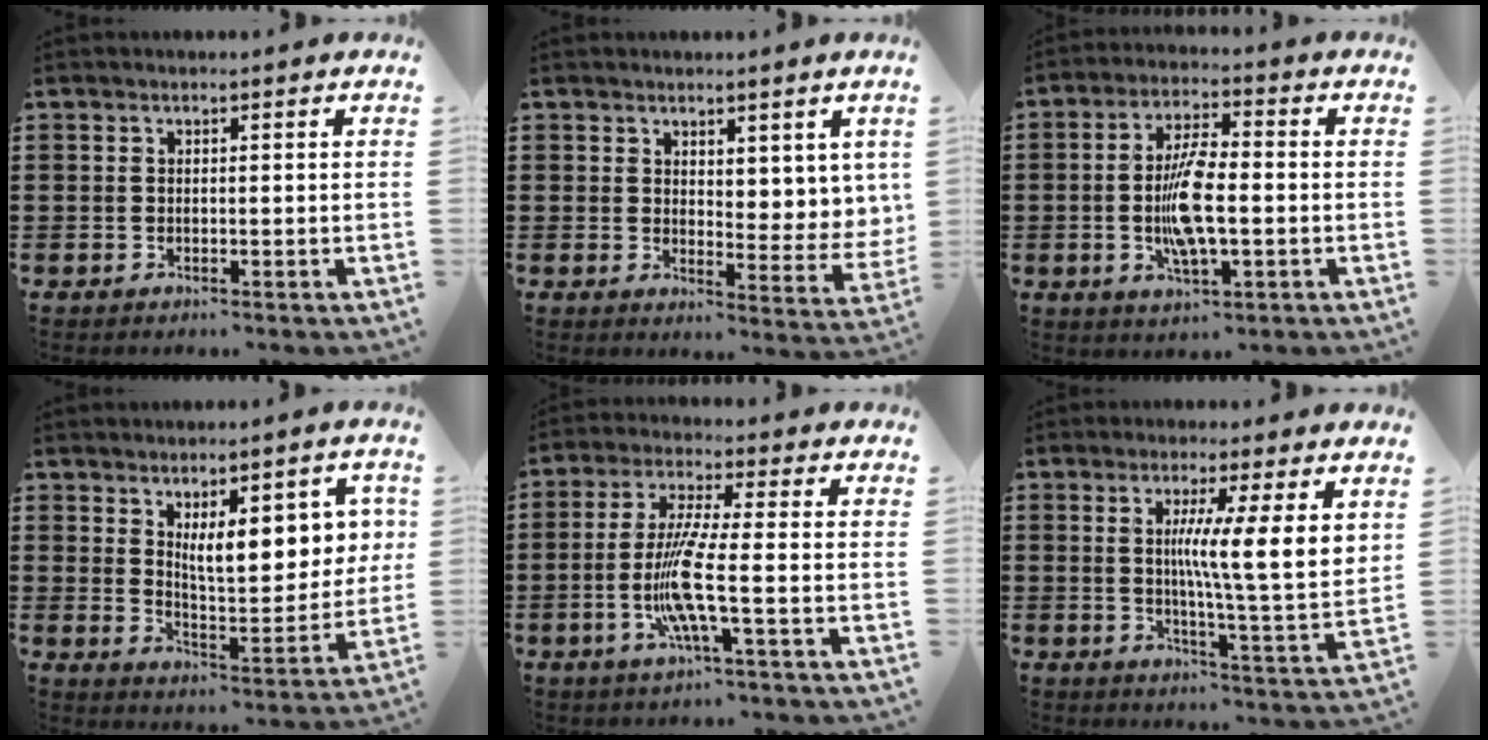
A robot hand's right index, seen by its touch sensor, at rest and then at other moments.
{"total": 4.5, "force": [3.7, 2.5, 0.7], "torque": [-0.014, -0.015, 0.068]}
{"total": 9.1, "force": [-1.1, 2.8, 8.5], "torque": [-0.182, -0.009, -0.025]}
{"total": 9.1, "force": [4.0, 3.5, 7.4], "torque": [-0.120, -0.009, 0.065]}
{"total": 9.4, "force": [-2.3, 0.4, 9.1], "torque": [-0.194, -0.024, -0.050]}
{"total": 8.5, "force": [3.2, 0.0, 7.9], "torque": [-0.143, -0.022, 0.047]}